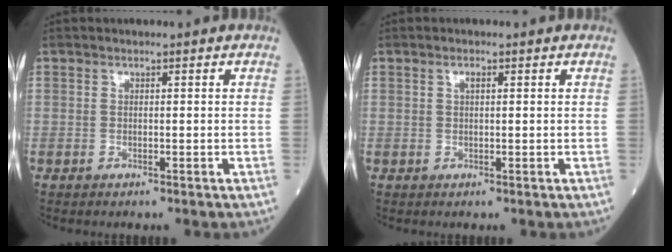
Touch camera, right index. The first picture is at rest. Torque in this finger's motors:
{"motor_torque": [0.00, 0.00, 0.00, 0.01]}